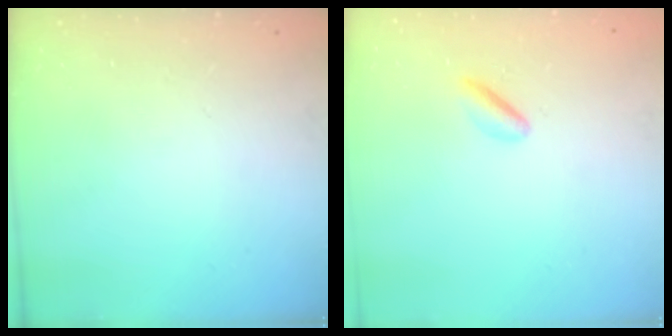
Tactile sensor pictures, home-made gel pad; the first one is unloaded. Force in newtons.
{"total": 3.0, "press": 2.7, "slide": 1.2}